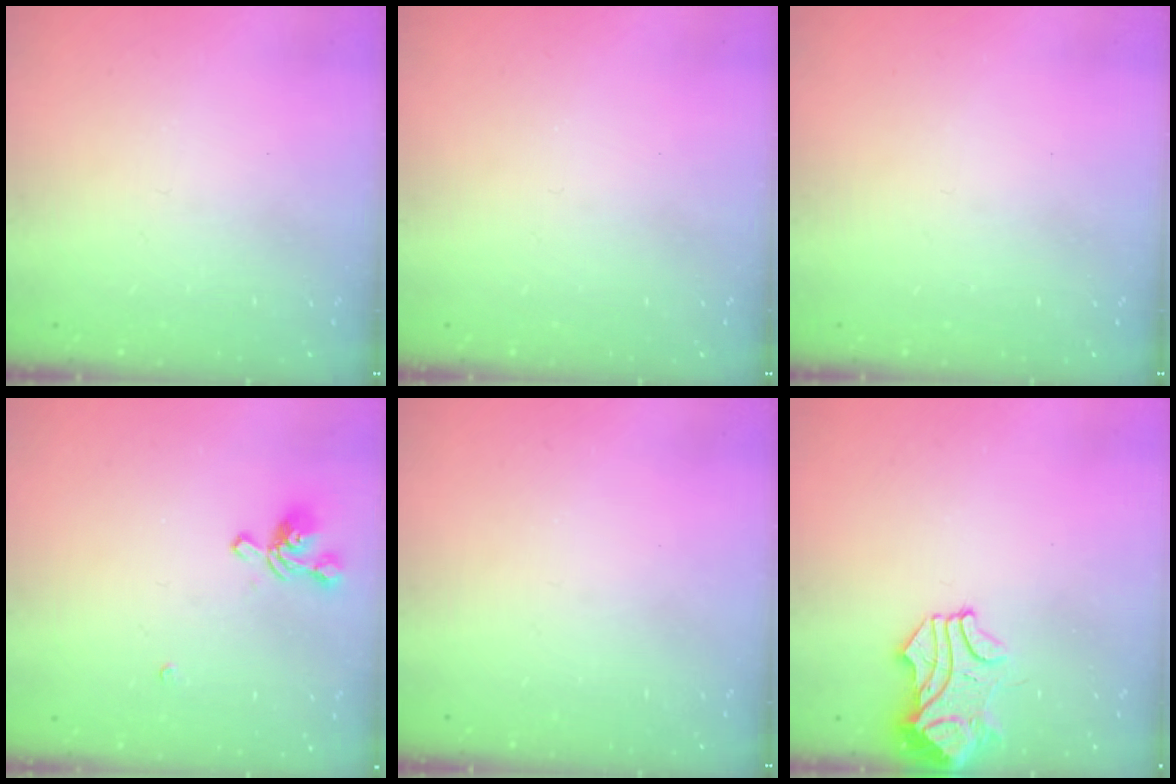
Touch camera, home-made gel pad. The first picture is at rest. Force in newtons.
{"total": 0.0}
{"total": 0.0}
{"total": 1.1, "press": 0.6, "slide": 0.9}
{"total": 0.0}
{"total": 1.6, "press": 1.4, "slide": 0.8}